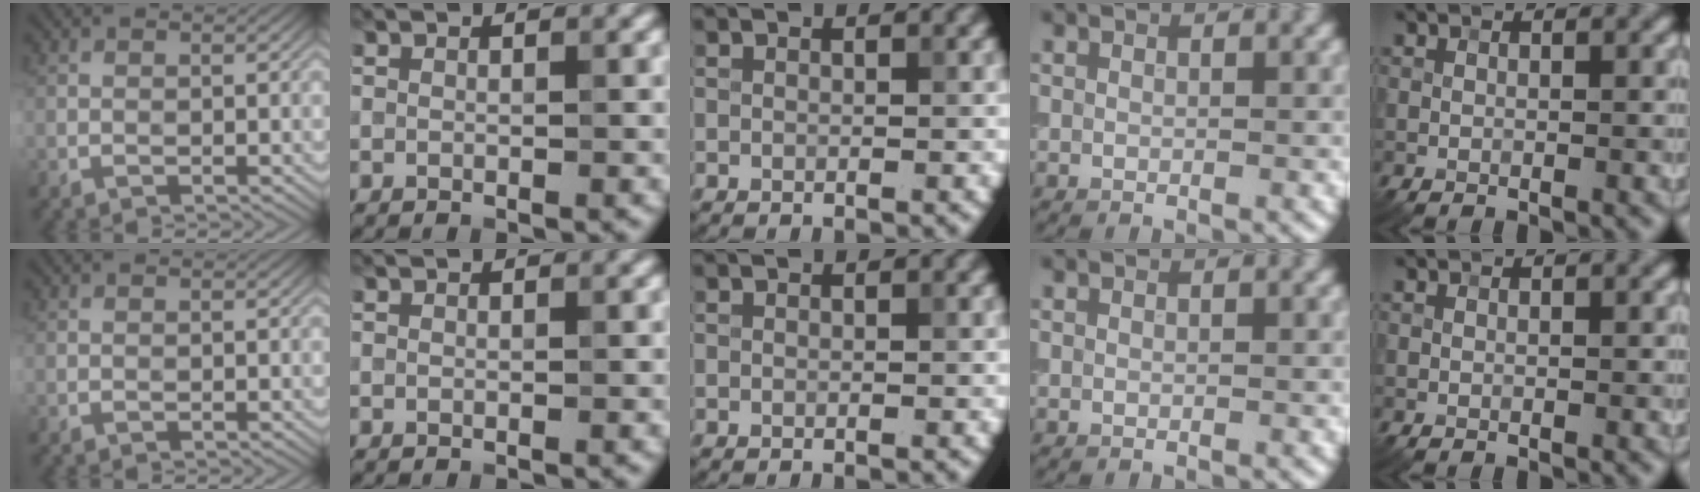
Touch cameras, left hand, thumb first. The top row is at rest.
{}